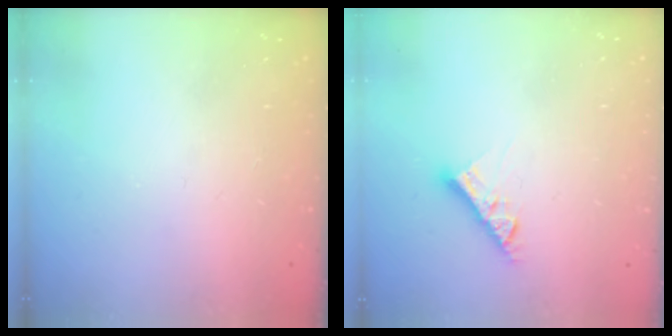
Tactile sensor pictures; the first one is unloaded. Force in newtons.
{"total": 7.7, "press": 7.7, "slide": 0.3}